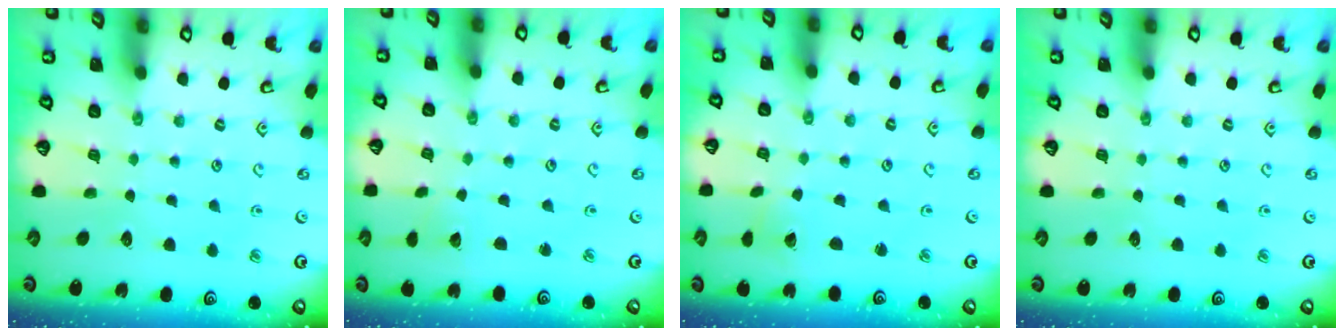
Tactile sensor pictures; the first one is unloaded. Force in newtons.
{"total": 2.4, "press": 2.4, "slide": 0.2}
{"total": 2.6, "press": 2.6, "slide": 0.3}
{"total": 0.0}